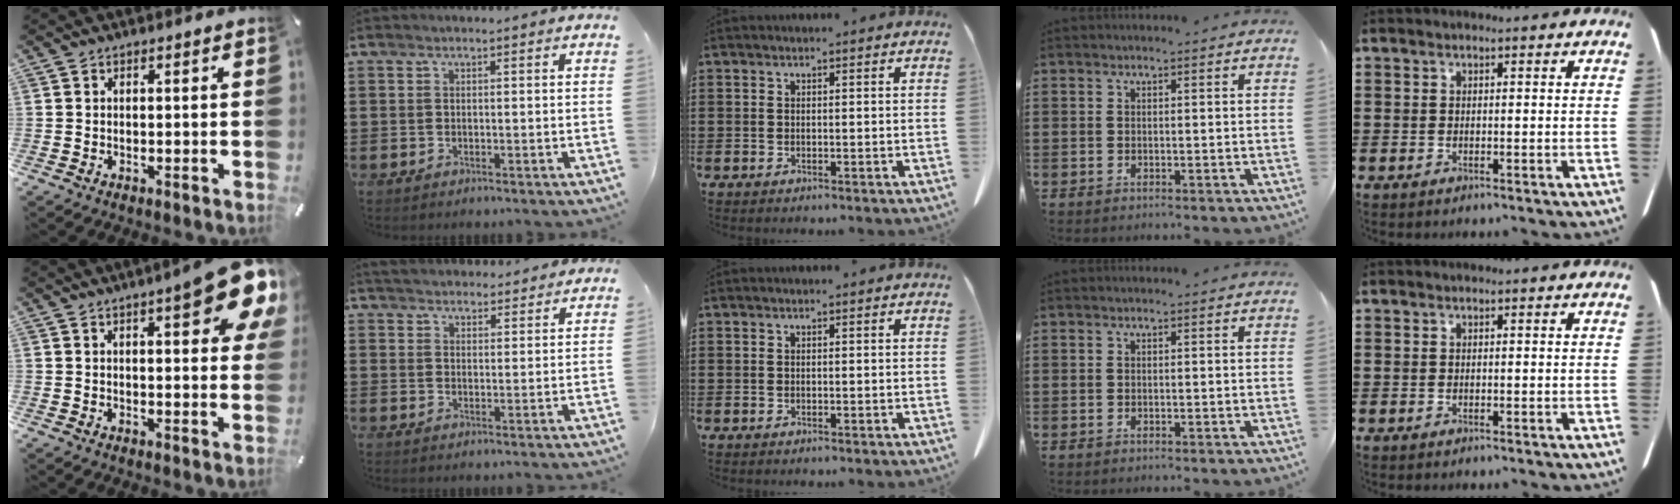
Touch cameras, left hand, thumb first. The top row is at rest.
{"thumb": {"total": 14.4, "force": [7.0, 3.9, 11.9], "torque": [-0.156, -0.036, 0.109]}, "index": {"total": 3.2, "force": [3.1, 0.7, -0.2], "torque": [-0.009, -0.007, 0.059]}}